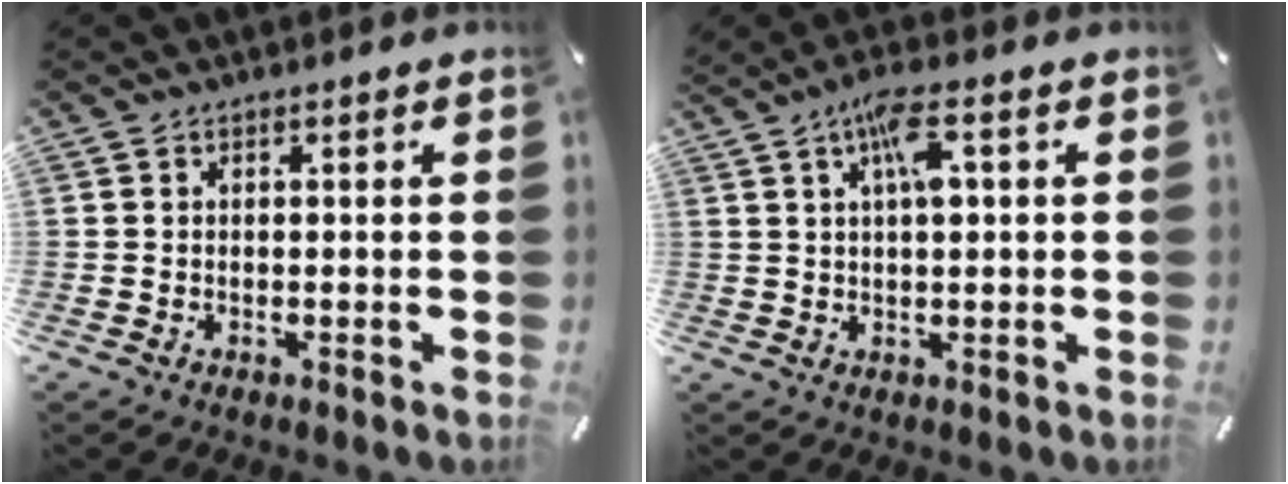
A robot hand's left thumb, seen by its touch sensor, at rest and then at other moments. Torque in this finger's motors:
{"motor_torque": [0.37, 0.01, 1.01, -0.55, 0.10]}